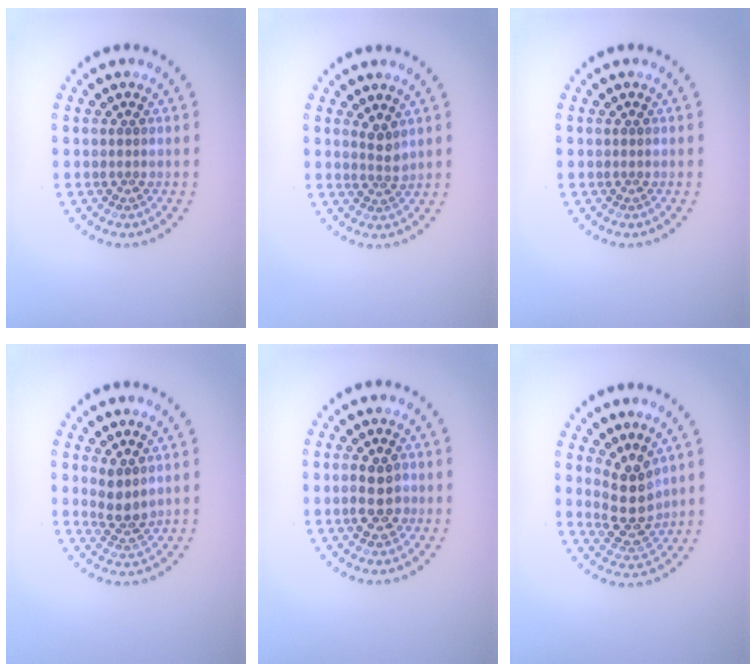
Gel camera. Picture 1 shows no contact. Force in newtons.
{"total": 1.5, "press": 1.0, "slide": 1.1}
{"total": 0.0}
{"total": 2.5, "press": 1.9, "slide": 1.5}
{"total": 2.6, "press": 2.6, "slide": 0.3}
{"total": 3.9, "press": 3.5, "slide": 1.8}